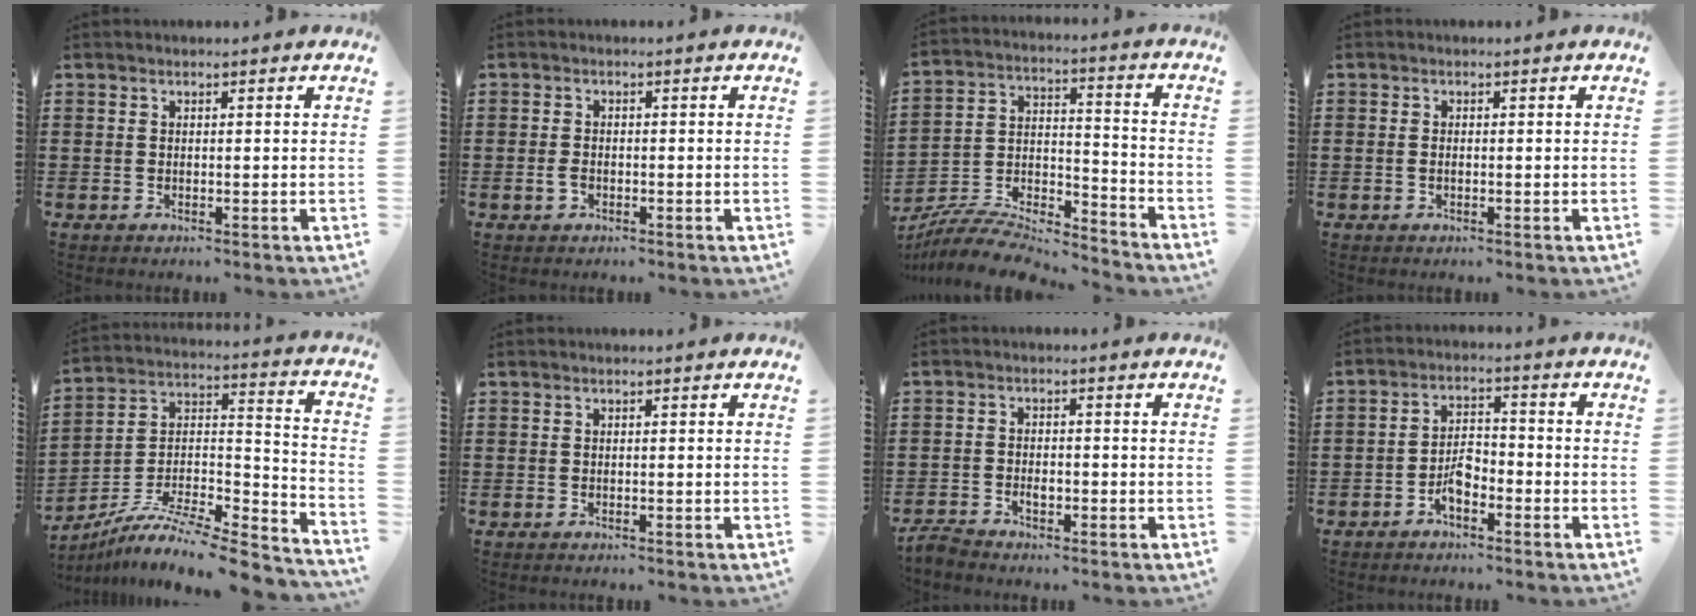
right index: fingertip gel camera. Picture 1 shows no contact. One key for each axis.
{"total": 1.8, "fx": -0.7, "fy": 1.1, "fz": 1.2, "tx": -0.033, "ty": -0.002, "tz": -0.016}
{"total": 7.7, "fx": -7.3, "fy": 1.3, "fz": 2.1, "tx": -0.039, "ty": 0.003, "tz": -0.144}
{"total": 0.7, "fx": -0.1, "fy": 0.3, "fz": 0.6, "tx": -0.013, "ty": 0.000, "tz": -0.003}
{"total": 8.8, "fx": -7.4, "fy": 1.5, "fz": 4.6, "tx": -0.089, "ty": -0.002, "tz": -0.152}
{"total": 0.0}
{"total": 2.1, "fx": -1.6, "fy": 0.9, "fz": 1.0, "tx": -0.019, "ty": 0.005, "tz": -0.033}
{"total": 4.2, "fx": -2.3, "fy": 2.0, "fz": 2.9, "tx": -0.064, "ty": 0.004, "tz": -0.048}